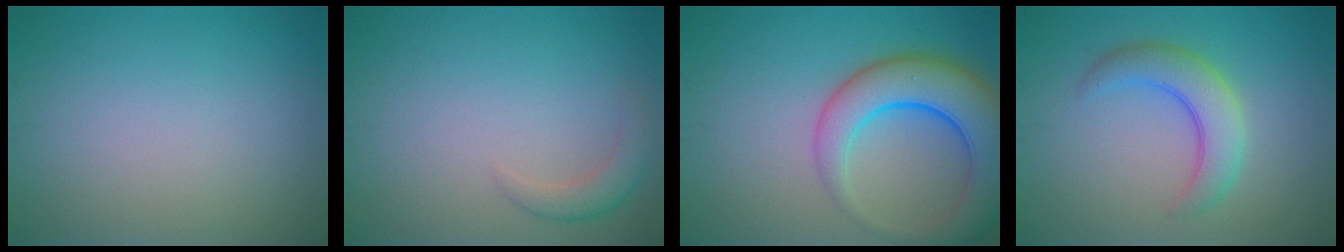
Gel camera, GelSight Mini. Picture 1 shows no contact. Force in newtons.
{"total": 2.0, "press": 2.0, "slide": 0.2}
{"total": 8.4, "press": 8.4, "slide": 0.5}
{"total": 4.3, "press": 4.3, "slide": 0.2}